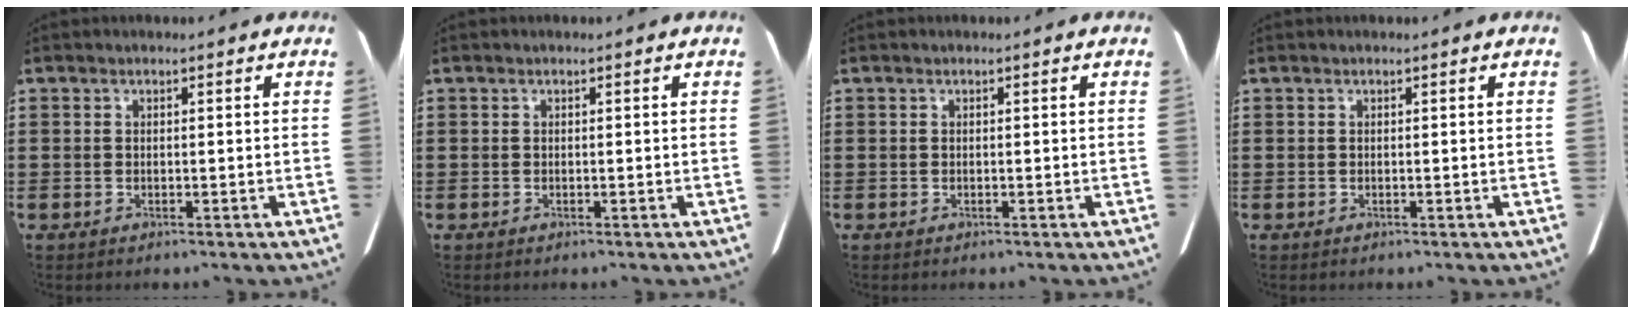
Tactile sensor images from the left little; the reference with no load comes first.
{"total": 0.0}
{"total": 0.0}
{"total": 0.0}